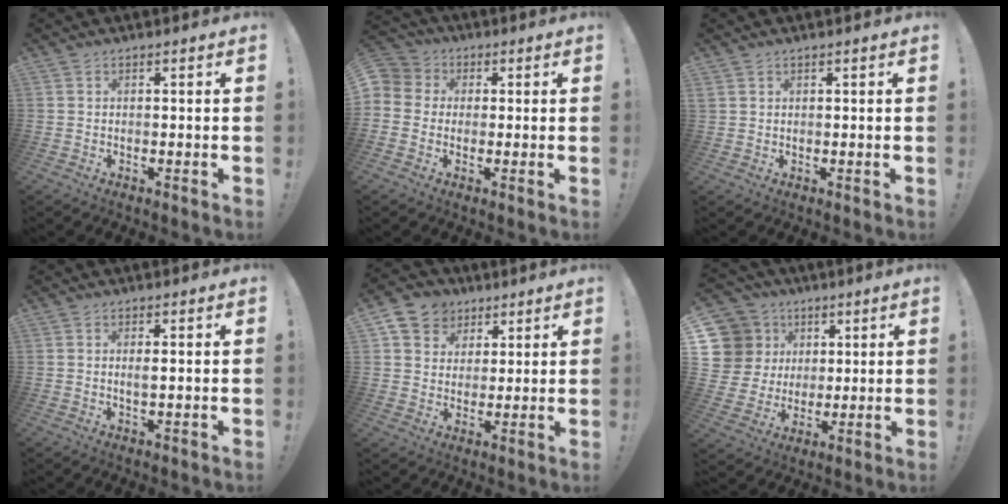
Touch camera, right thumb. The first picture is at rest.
{"total": 5.3, "force": [-0.6, 4.9, 1.8], "torque": [-0.038, 0.011, -0.012]}
{"total": 1.2, "force": [1.0, 0.7, 0.1], "torque": [0.000, 0.000, 0.019]}
{"total": 1.7, "force": [0.4, 0.2, 1.7], "torque": [-0.026, -0.004, 0.005]}
{"total": 9.0, "force": [4.1, 7.7, 2.1], "torque": [-0.030, -0.020, 0.085]}
{"total": 12.3, "force": [4.1, 10.9, 4.0], "torque": [-0.075, -0.013, 0.097]}